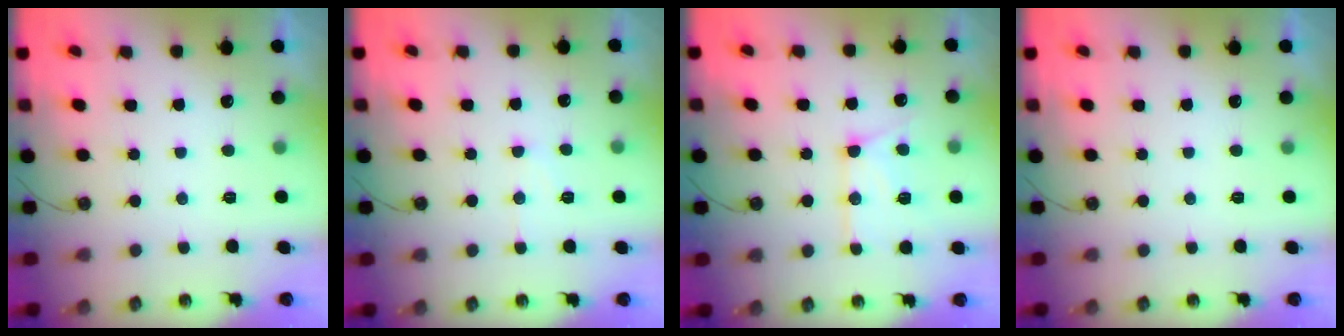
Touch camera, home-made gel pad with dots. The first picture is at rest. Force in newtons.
{"total": 7.7, "press": 7.6, "slide": 0.8}
{"total": 13.8, "press": 13.7, "slide": 1.4}
{"total": 0.0}